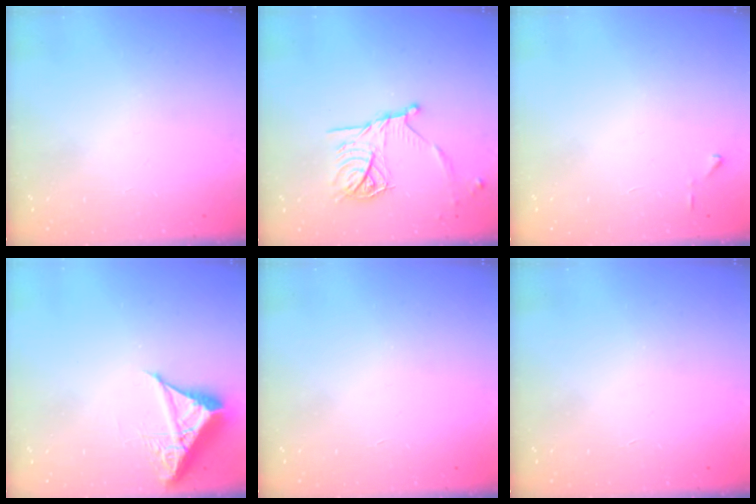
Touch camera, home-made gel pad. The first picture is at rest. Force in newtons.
{"total": 16.4, "press": 16.4, "slide": 0.9}
{"total": 3.0, "press": 2.9, "slide": 0.4}
{"total": 6.9, "press": 6.8, "slide": 0.6}
{"total": 1.5, "press": 1.5, "slide": 0.1}
{"total": 1.5, "press": 1.5, "slide": 0.1}